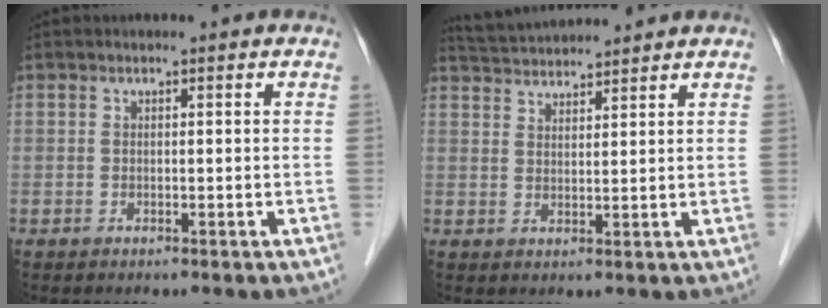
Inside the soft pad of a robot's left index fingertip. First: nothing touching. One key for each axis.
{"total": 6.4, "fx": 6.3, "fy": -0.3, "fz": 1.1, "tx": -0.031, "ty": 0.028, "tz": 0.109}